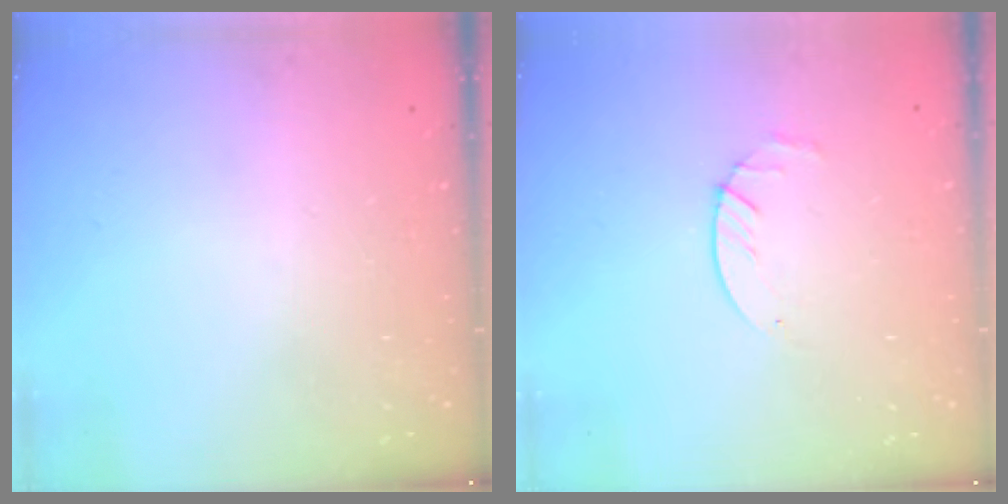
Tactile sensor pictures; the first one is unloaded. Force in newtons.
{"total": 2.9, "press": 2.9, "slide": 0.4}